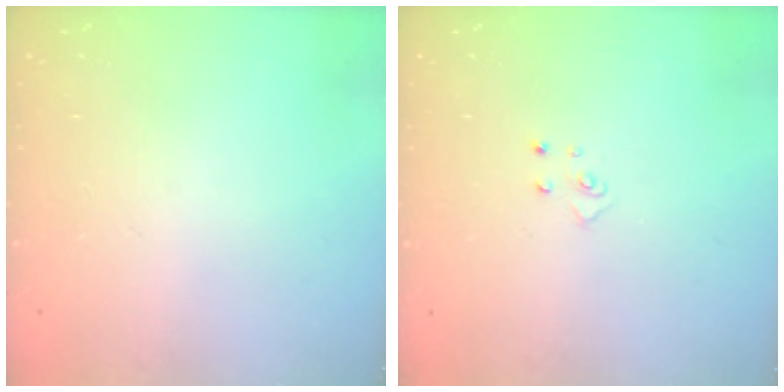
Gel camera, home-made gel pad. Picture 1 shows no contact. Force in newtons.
{"total": 4.3, "press": 4.3, "slide": 0.4}